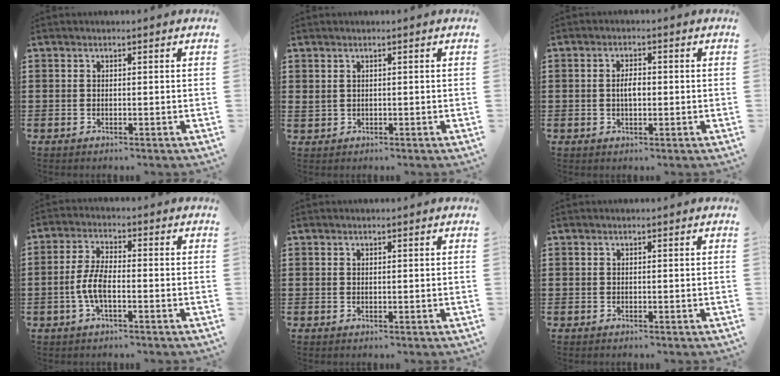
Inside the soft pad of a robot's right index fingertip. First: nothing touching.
{"total": 1.1, "force": [0.7, 0.7, 0.4], "torque": [-0.010, 0.004, 0.014]}
{"total": 2.7, "force": [-0.3, 1.1, 2.4], "torque": [-0.046, 0.001, -0.007]}
{"total": 5.4, "force": [-1.5, 1.9, 4.8], "torque": [-0.119, -0.006, -0.037]}
{"total": 0.0}
{"total": 0.0}